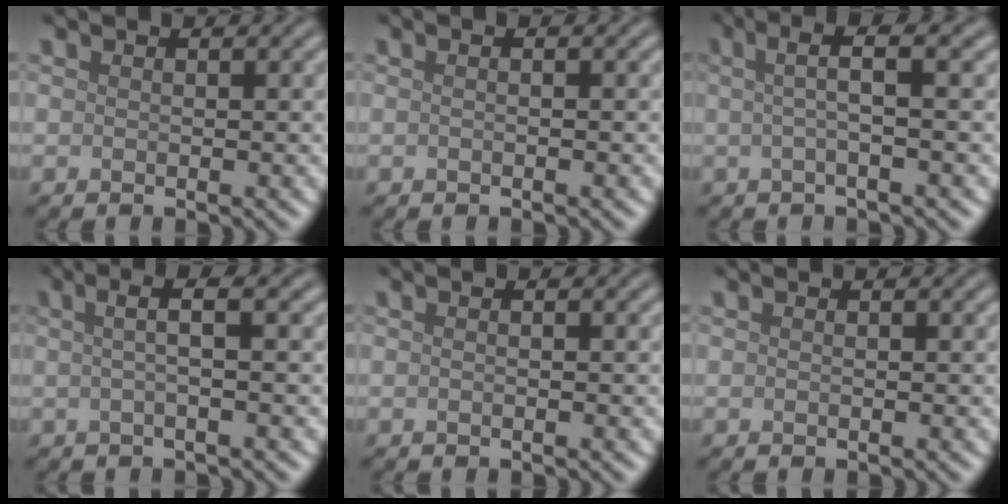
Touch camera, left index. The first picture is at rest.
{"total": 1.0, "force": [0.2, 0.4, 0.9], "torque": [-0.010, -0.011, -0.007]}
{"total": 3.2, "force": [0.7, 0.6, 3.1], "torque": [-0.049, 0.011, 0.008]}
{"total": 2.9, "force": [0.5, 0.7, 2.8], "torque": [-0.040, 0.009, 0.002]}
{"total": 0.7, "force": [0.1, 0.2, 0.6], "torque": [-0.013, -0.005, -0.006]}
{"total": 0.0}